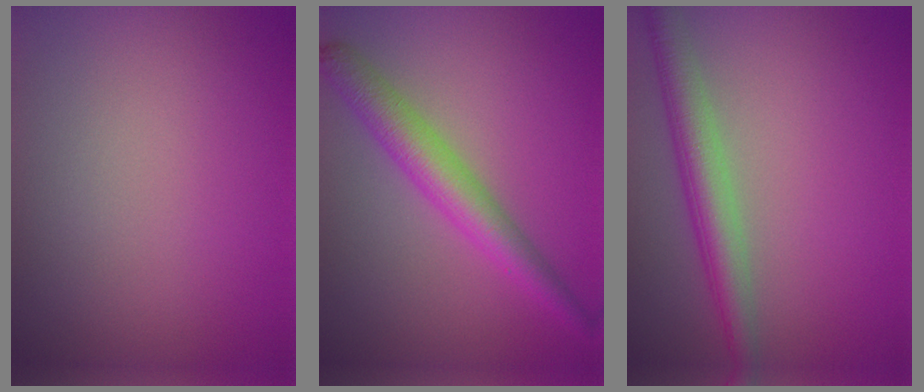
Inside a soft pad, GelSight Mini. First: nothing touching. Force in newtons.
{"total": 4.4, "press": 4.4, "slide": 0.1}
{"total": 4.2, "press": 4.2, "slide": 0.0}